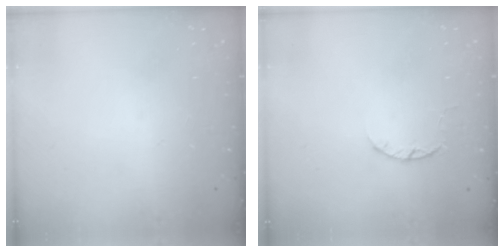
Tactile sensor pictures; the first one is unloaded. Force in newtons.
{"total": 2.5, "press": 2.4, "slide": 0.4}